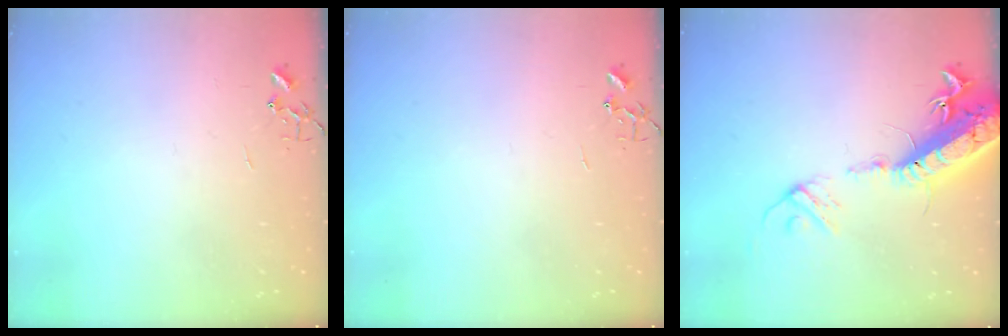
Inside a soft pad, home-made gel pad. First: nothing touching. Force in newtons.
{"total": 0.0}
{"total": 20.7, "press": 20.1, "slide": 4.8}